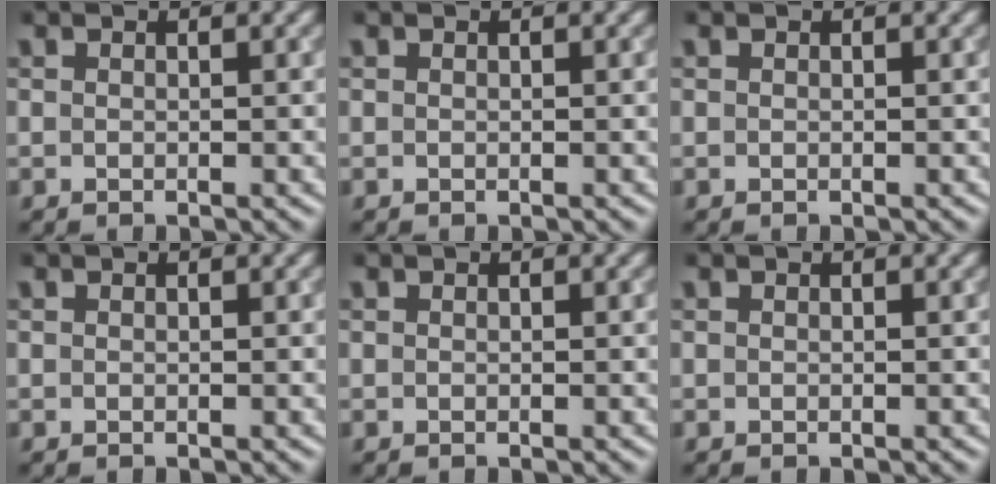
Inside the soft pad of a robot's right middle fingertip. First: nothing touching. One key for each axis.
{"total": 0.0}
{"total": 0.0}
{"total": 0.0}
{"total": 0.0}
{"total": 0.0}